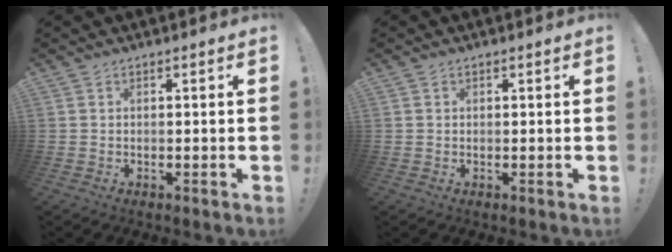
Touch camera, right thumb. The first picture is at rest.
{"total": 0.5, "force": [0.4, 0.3, -0.1], "torque": [0.007, -0.002, 0.007]}